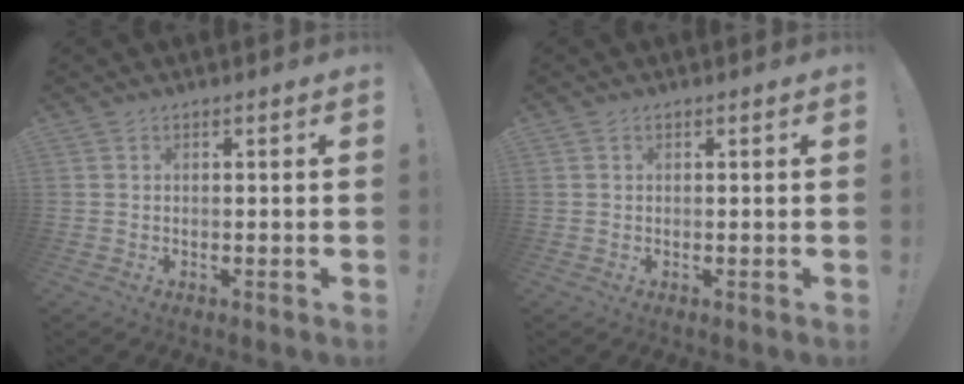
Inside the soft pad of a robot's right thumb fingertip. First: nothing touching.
{"total": 0.0}